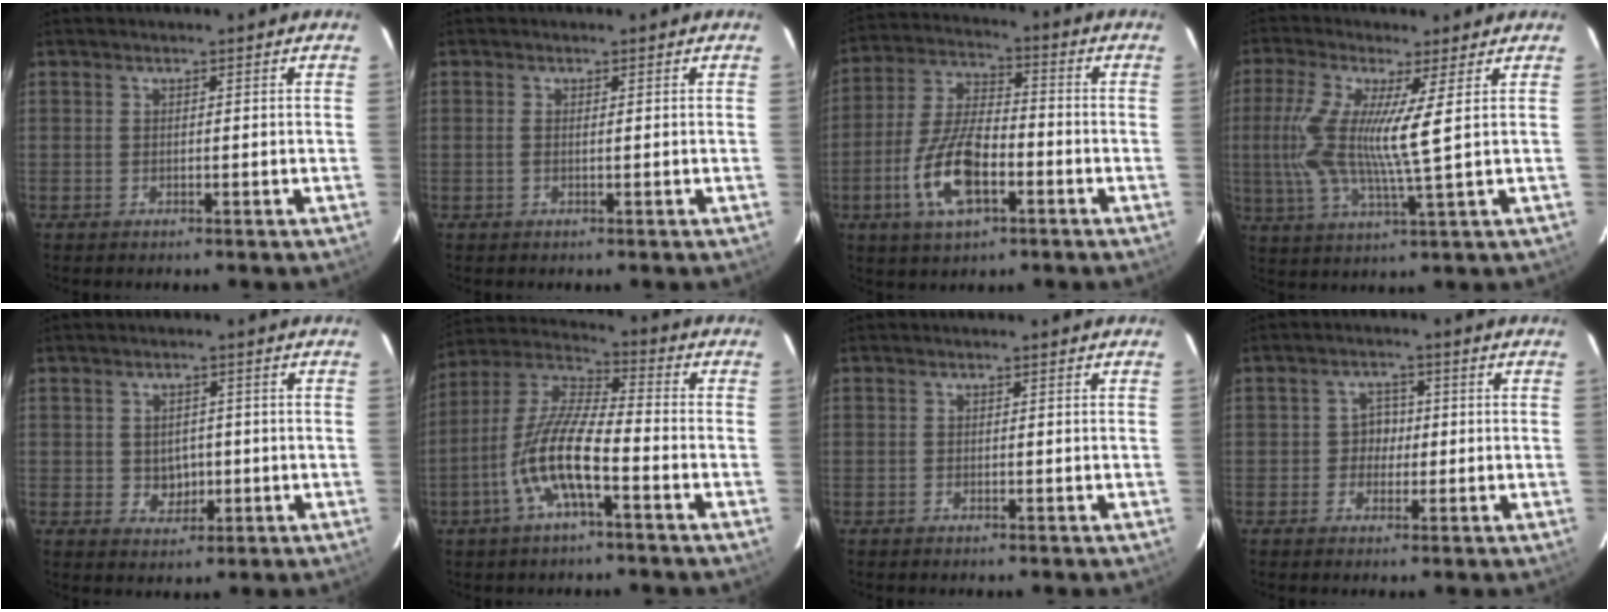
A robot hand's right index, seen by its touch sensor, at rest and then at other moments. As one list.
[{"total": 0.7, "force": [0.0, -0.1, 0.7], "torque": [-0.016, 0.000, -0.002]}, {"total": 13.5, "force": [-5.2, 5.4, 11.2], "torque": [-0.238, -0.004, -0.095]}, {"total": 11.5, "force": [1.9, 0.6, 11.3], "torque": [-0.226, -0.008, 0.033]}, {"total": 4.0, "force": [-0.3, 3.6, 1.8], "torque": [-0.030, 0.005, 0.004]}, {"total": 12.4, "force": [-5.2, 2.8, 10.9], "torque": [-0.227, 0.000, -0.104]}, {"total": 0.0}, {"total": 3.1, "force": [-0.7, 3.0, 0.7], "torque": [-0.004, 0.015, -0.014]}]